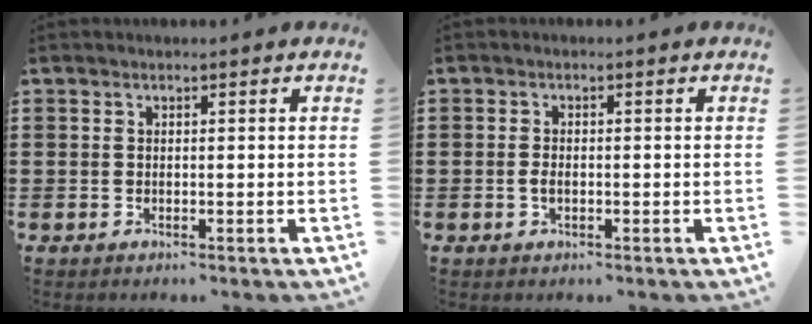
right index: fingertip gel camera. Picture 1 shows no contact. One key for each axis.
{"total": 1.4, "fx": -0.4, "fy": 0.5, "fz": 1.2, "tx": -0.025, "ty": -0.004, "tz": -0.006}